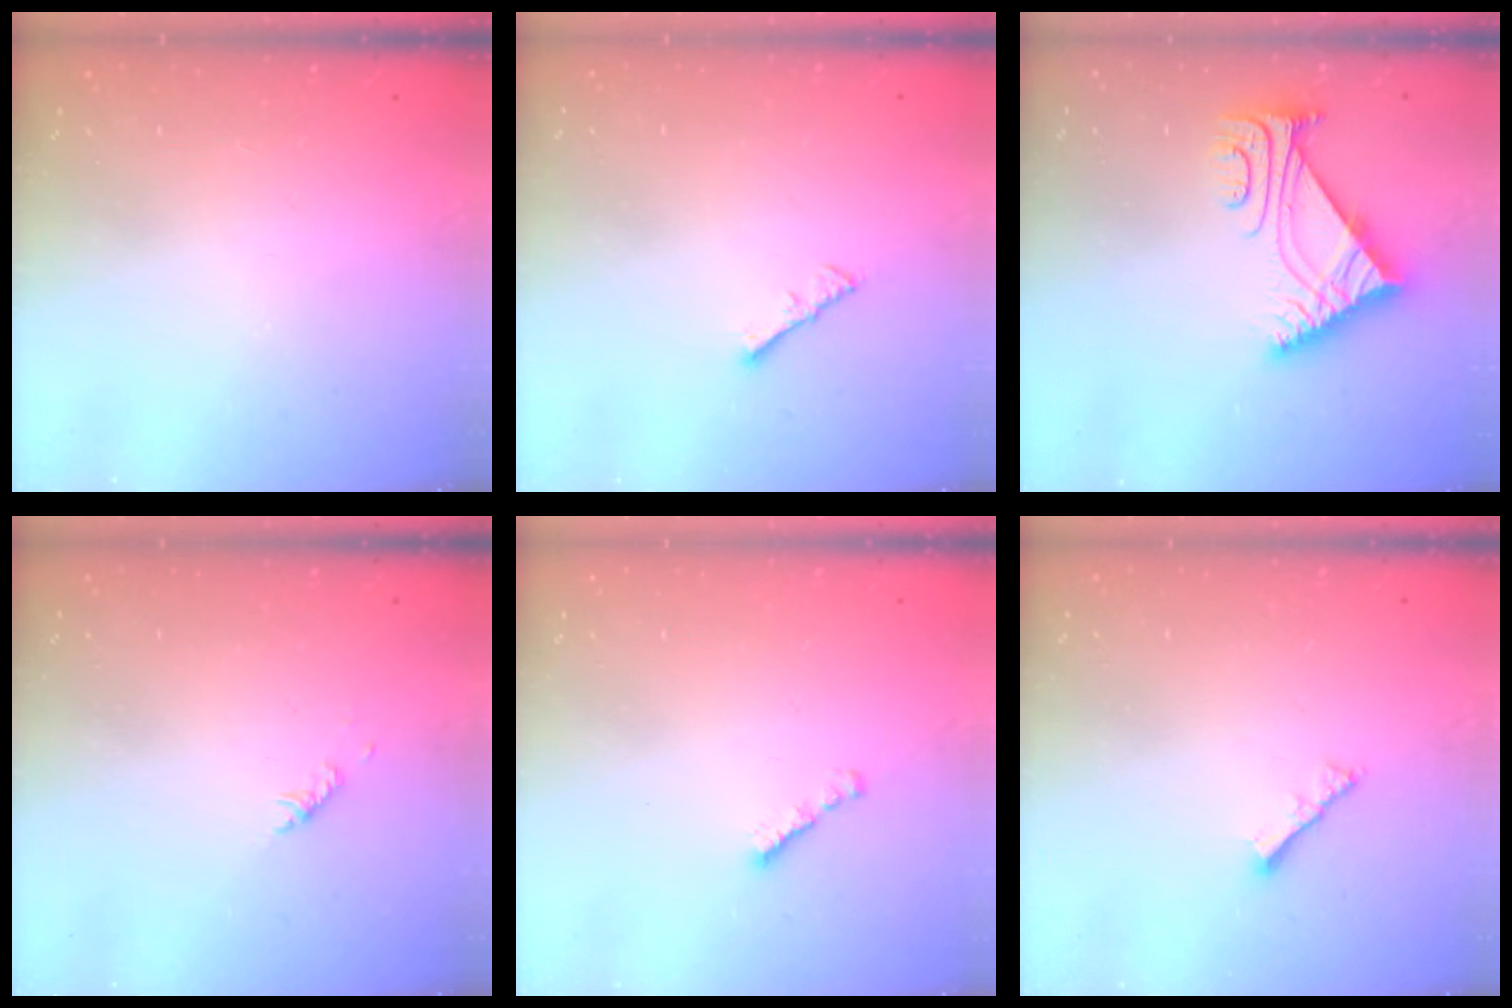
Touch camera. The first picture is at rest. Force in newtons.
{"total": 1.3, "press": 1.2, "slide": 0.4}
{"total": 7.4, "press": 7.3, "slide": 1.0}
{"total": 2.8, "press": 2.7, "slide": 0.6}
{"total": 1.0, "press": 0.8, "slide": 0.5}
{"total": 2.5, "press": 2.4, "slide": 0.5}